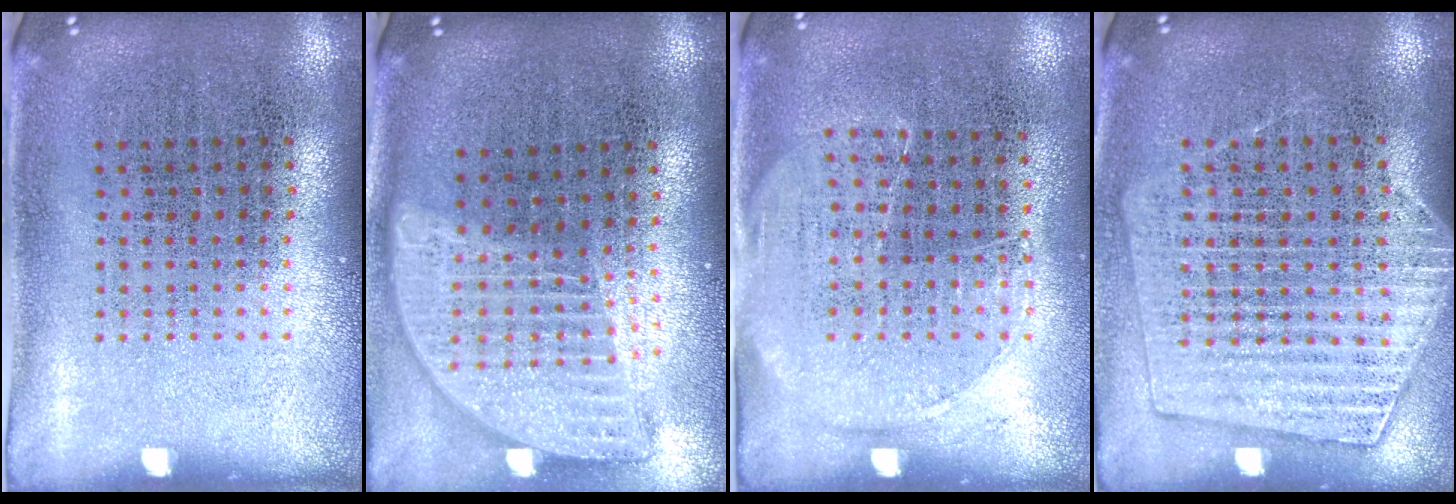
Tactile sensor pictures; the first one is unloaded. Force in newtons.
{"total": 1.9, "press": 1.6, "slide": 1.2}
{"total": 1.4, "press": 1.2, "slide": 0.7}
{"total": 1.3, "press": 1.2, "slide": 0.5}